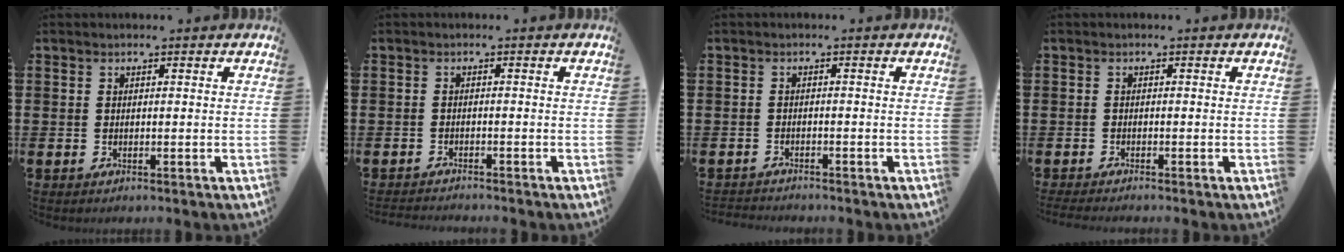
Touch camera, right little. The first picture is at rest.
{"total": 1.1, "force": [-1.1, -0.1, 0.0], "torque": [-0.002, 0.001, -0.023]}
{"total": 1.1, "force": [-1.1, 0.0, -0.1], "torque": [-0.001, 0.001, -0.024]}
{"total": 0.8, "force": [-0.7, 0.0, 0.4], "torque": [-0.005, -0.004, -0.014]}